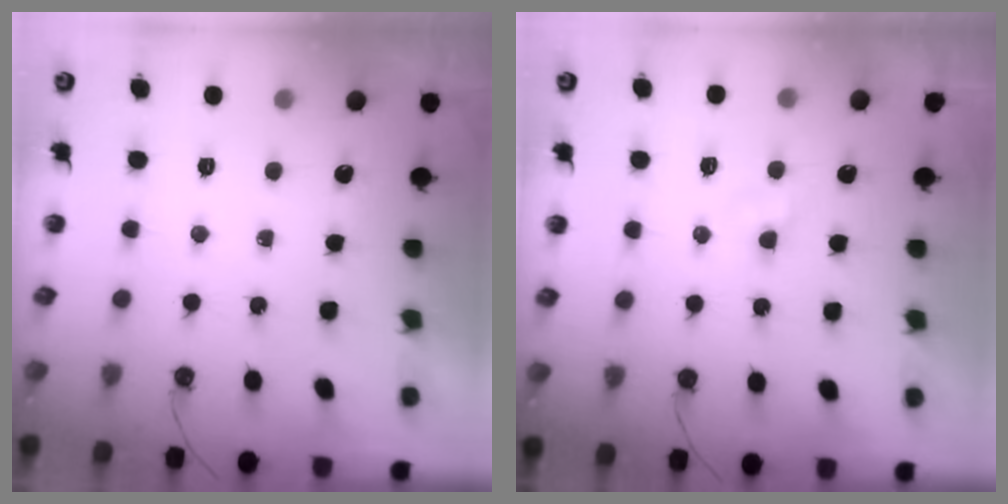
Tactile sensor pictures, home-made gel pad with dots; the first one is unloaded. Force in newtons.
{"total": 2.7, "press": 2.6, "slide": 0.4}